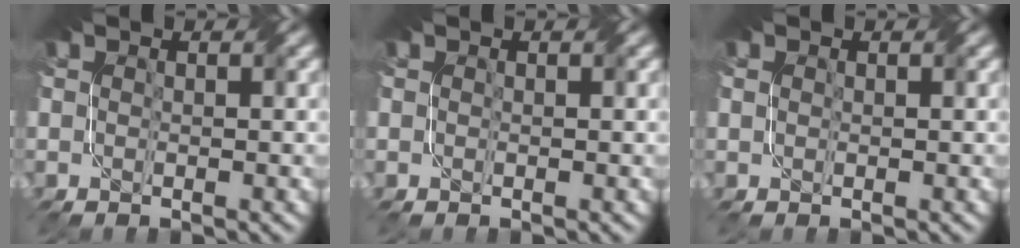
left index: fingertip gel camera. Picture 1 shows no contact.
{"total": 0.0}
{"total": 0.6, "force": [0.4, 0.5, -0.1], "torque": [0.000, 0.004, 0.008]}